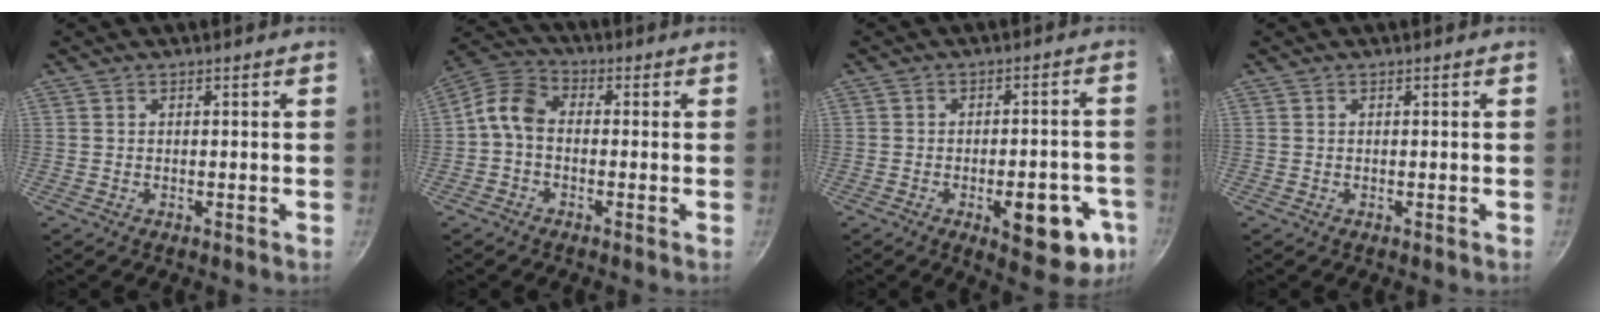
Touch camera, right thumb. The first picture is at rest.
{"total": 6.6, "force": [-1.1, 4.7, 4.4], "torque": [-0.088, 0.031, -0.038]}
{"total": 14.2, "force": [-5.4, 6.1, 11.6], "torque": [-0.101, 0.018, -0.064]}
{"total": 0.0}